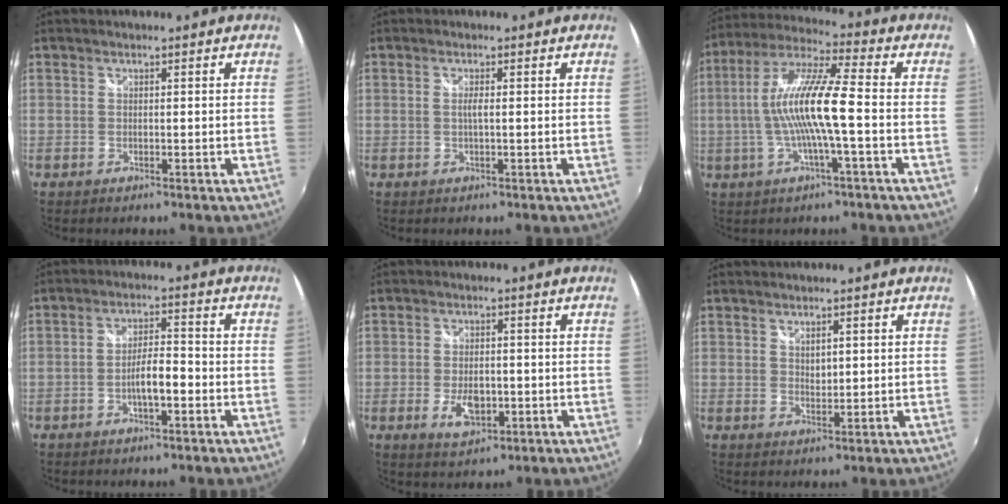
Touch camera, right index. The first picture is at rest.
{"total": 1.2, "force": [-0.1, -0.2, 1.2], "torque": [-0.023, -0.001, -0.003]}
{"total": 13.4, "force": [-1.7, 0.8, 13.3], "torque": [-0.255, 0.008, -0.034]}
{"total": 5.3, "force": [-2.1, 1.1, 4.7], "torque": [-0.087, 0.005, -0.035]}
{"total": 5.6, "force": [-1.6, 3.1, 4.3], "torque": [-0.086, -0.008, -0.024]}
{"total": 2.2, "force": [0.9, 1.3, 1.4], "torque": [-0.019, 0.000, 0.017]}